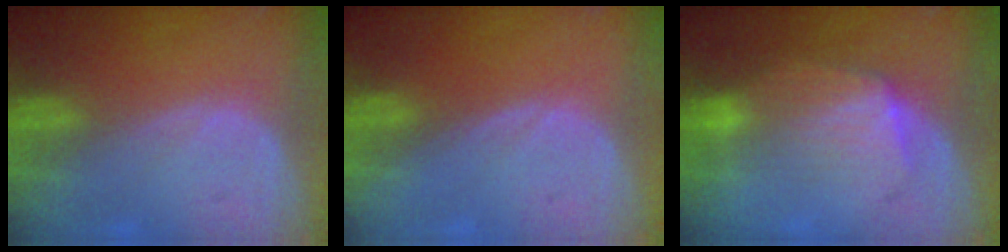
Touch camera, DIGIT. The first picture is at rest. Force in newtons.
{"total": 0.0}
{"total": 7.4, "press": 6.9, "slide": 2.5}